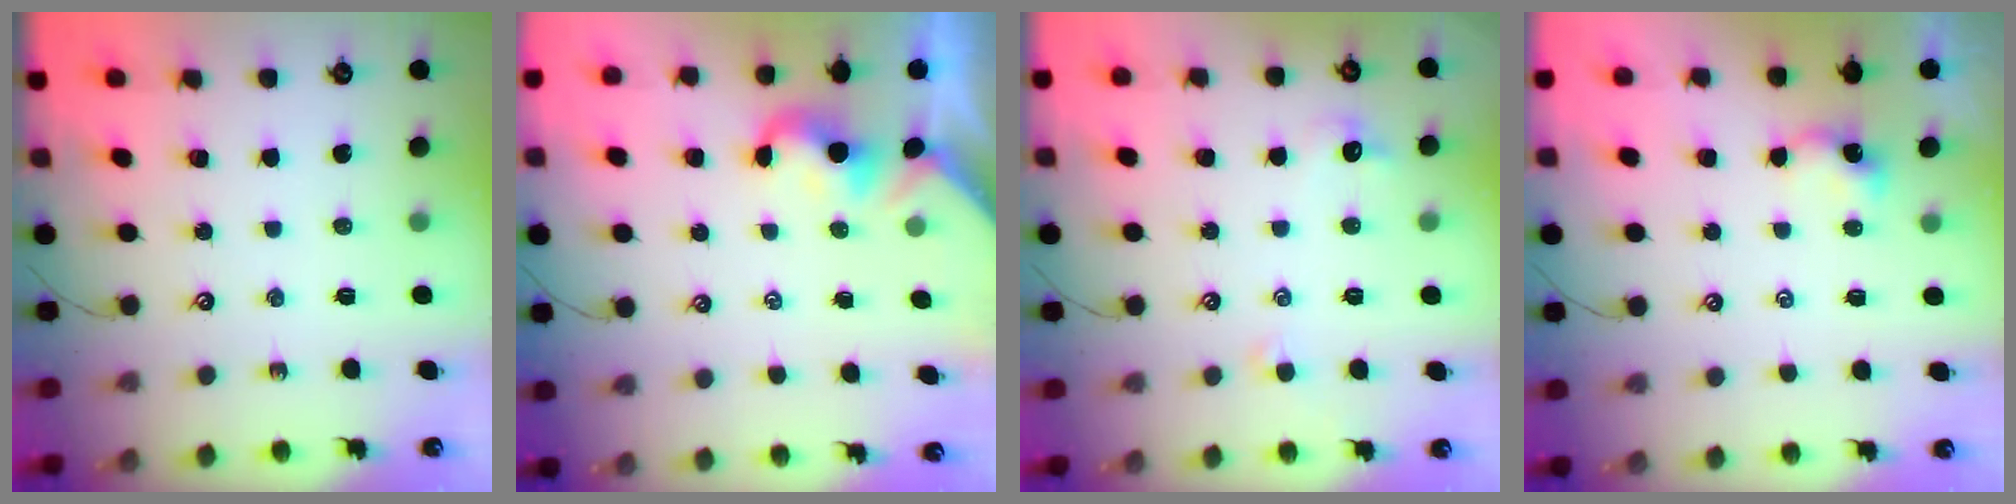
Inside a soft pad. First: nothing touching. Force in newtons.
{"total": 1.9, "press": 1.9, "slide": 0.3}
{"total": 1.2, "press": 1.0, "slide": 0.6}
{"total": 3.0, "press": 3.0, "slide": 0.1}